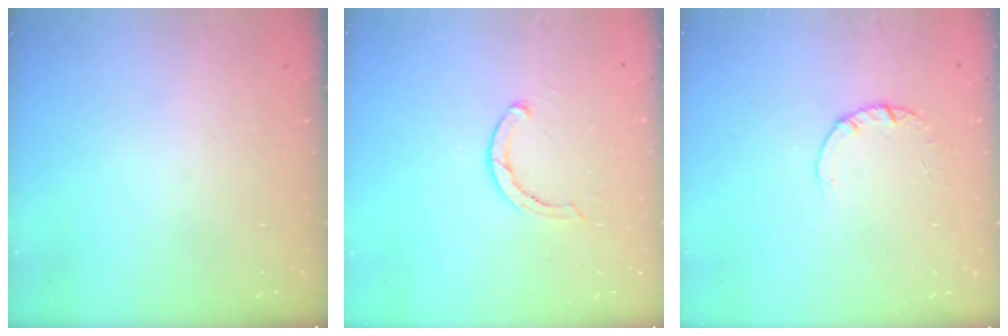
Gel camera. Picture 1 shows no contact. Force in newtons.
{"total": 2.8, "press": 2.8, "slide": 0.2}
{"total": 1.8, "press": 1.8, "slide": 0.1}